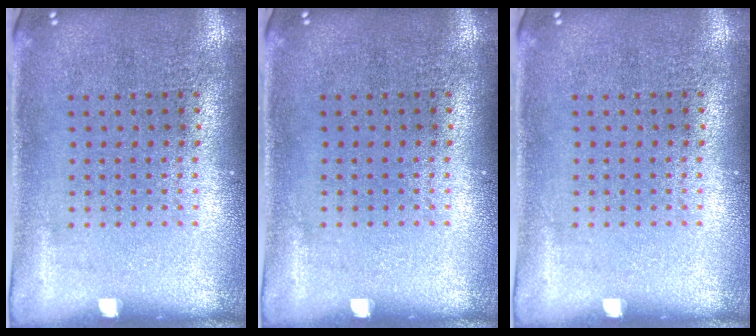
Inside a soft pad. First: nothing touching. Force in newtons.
{"total": 0.0}
{"total": 0.0}